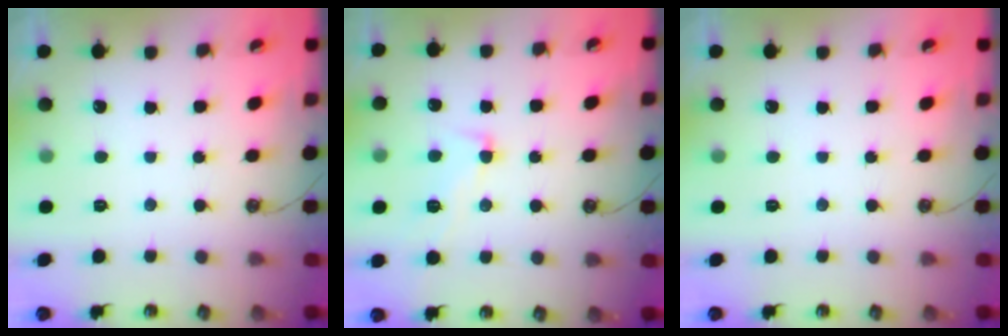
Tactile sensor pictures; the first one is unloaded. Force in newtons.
{"total": 3.3, "press": 3.2, "slide": 1.0}
{"total": 0.0}